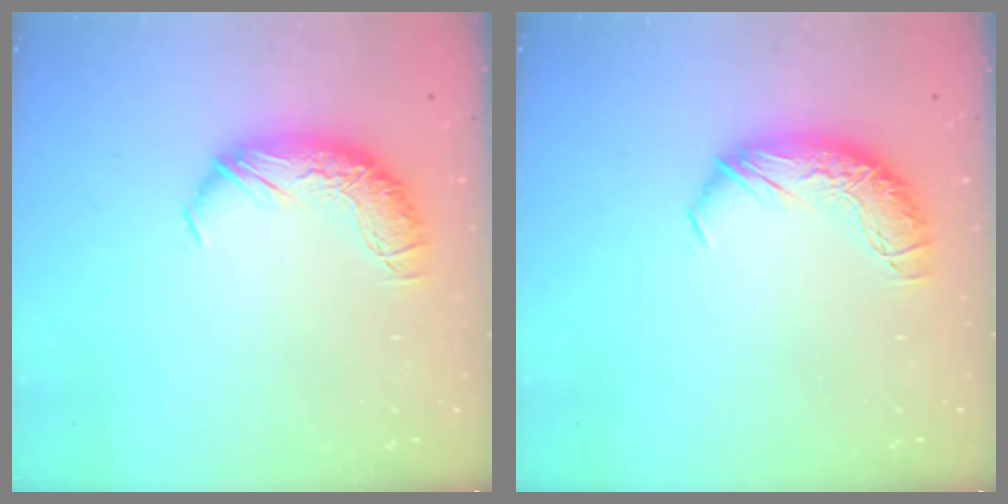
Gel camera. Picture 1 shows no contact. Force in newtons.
{"total": 0.0}